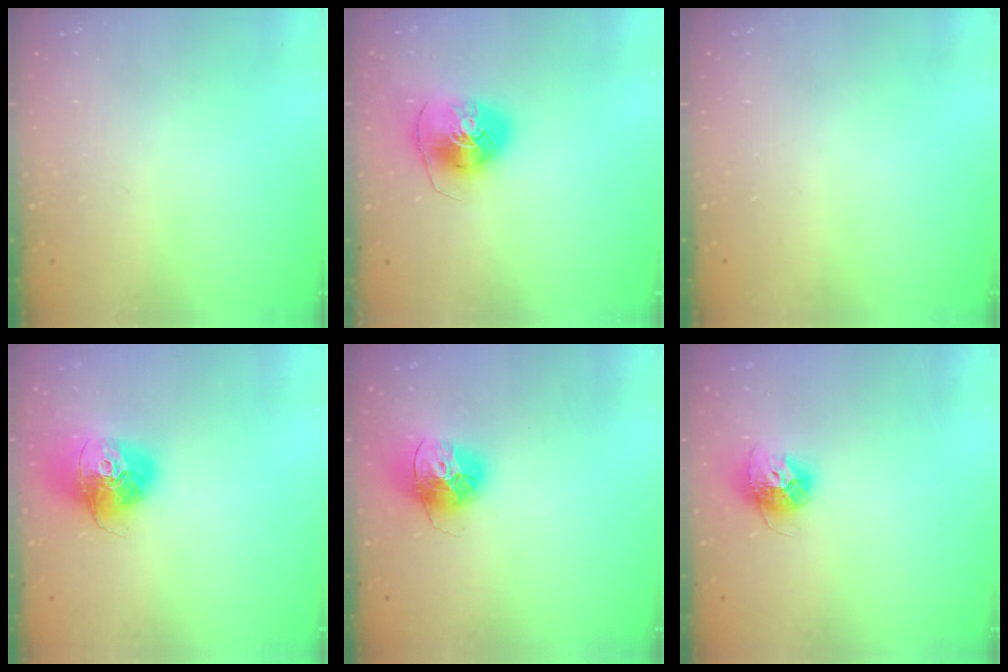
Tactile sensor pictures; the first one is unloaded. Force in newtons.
{"total": 9.5, "press": 9.4, "slide": 1.3}
{"total": 0.0}
{"total": 16.9, "press": 16.9, "slide": 1.7}
{"total": 14.5, "press": 14.4, "slide": 1.5}
{"total": 11.2, "press": 11.2, "slide": 0.8}